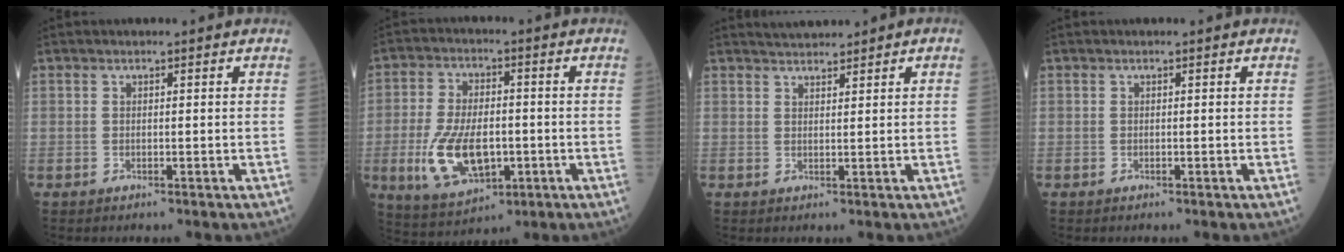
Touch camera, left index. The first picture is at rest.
{"total": 11.8, "force": [-2.8, 6.0, 9.7], "torque": [-0.199, -0.003, -0.040]}
{"total": 2.5, "force": [2.4, 0.3, 0.7], "torque": [-0.015, 0.014, 0.043]}
{"total": 0.0}